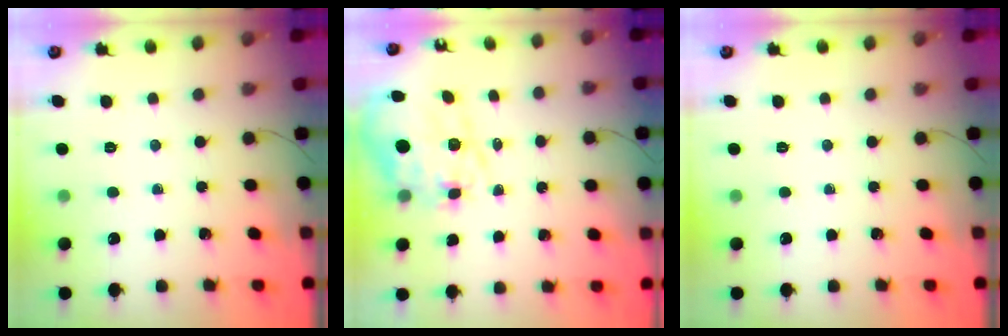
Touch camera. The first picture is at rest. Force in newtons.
{"total": 13.9, "press": 13.6, "slide": 3.0}
{"total": 0.0}